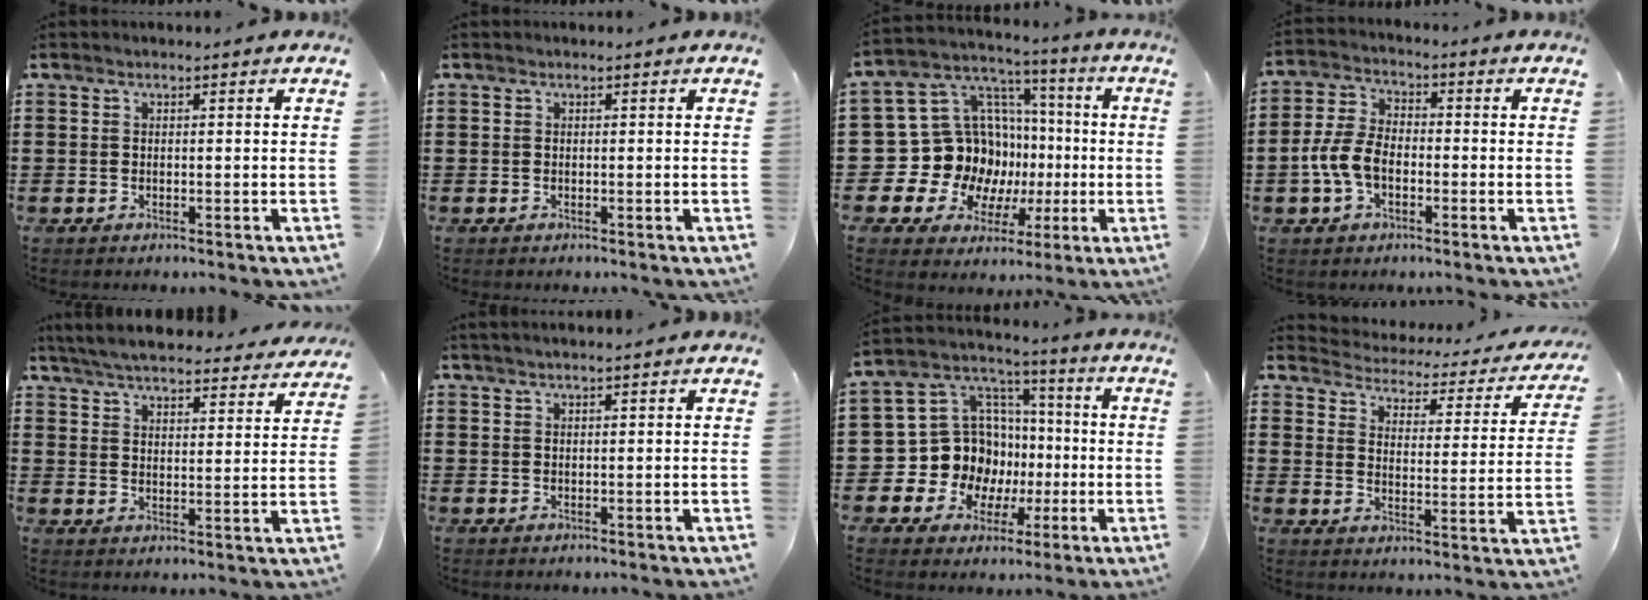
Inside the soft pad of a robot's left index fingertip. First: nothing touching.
{"total": 0.0}
{"total": 15.8, "force": [-1.8, 14.5, 5.9], "torque": [-0.154, -0.032, 0.002]}
{"total": 6.4, "force": [-2.1, 3.9, 4.7], "torque": [-0.124, 0.000, -0.048]}
{"total": 5.8, "force": [5.7, 0.2, 1.4], "torque": [-0.053, -0.031, 0.099]}
{"total": 1.3, "force": [1.1, -0.1, 0.7], "torque": [-0.012, -0.001, 0.021]}
{"total": 12.5, "force": [-1.7, 11.7, 4.2], "torque": [-0.129, -0.004, -0.021]}
{"total": 2.3, "force": [2.2, 0.5, 0.4], "torque": [-0.029, -0.022, 0.028]}